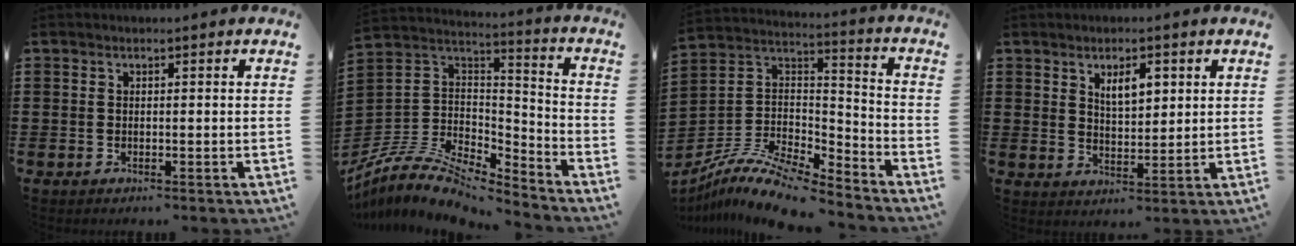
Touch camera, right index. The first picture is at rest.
{"total": 8.7, "force": [-7.1, 3.4, 3.8], "torque": [-0.097, 0.005, -0.144]}
{"total": 10.1, "force": [-8.6, 2.4, 4.7], "torque": [-0.096, 0.018, -0.173]}
{"total": 4.3, "force": [2.0, 2.0, 3.2], "torque": [-0.053, 0.001, 0.030]}